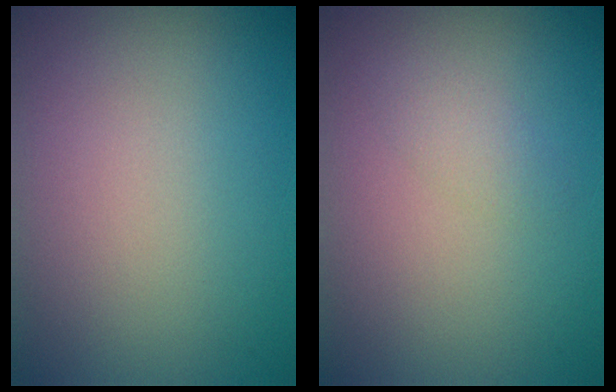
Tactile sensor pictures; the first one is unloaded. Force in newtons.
{"total": 1.1, "press": 1.1, "slide": 0.0}